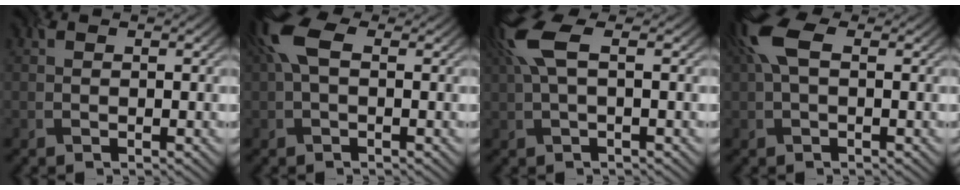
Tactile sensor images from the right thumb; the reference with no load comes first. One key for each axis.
{"total": 5.4, "fx": 1.4, "fy": 2.7, "fz": 4.4, "tx": -0.109, "ty": 0.013, "tz": 0.016}
{"total": 5.2, "fx": 1.6, "fy": 1.5, "fz": 4.8, "tx": -0.119, "ty": 0.010, "tz": 0.024}
{"total": 5.6, "fx": 1.6, "fy": 2.7, "fz": 4.6, "tx": -0.113, "ty": 0.012, "tz": 0.022}